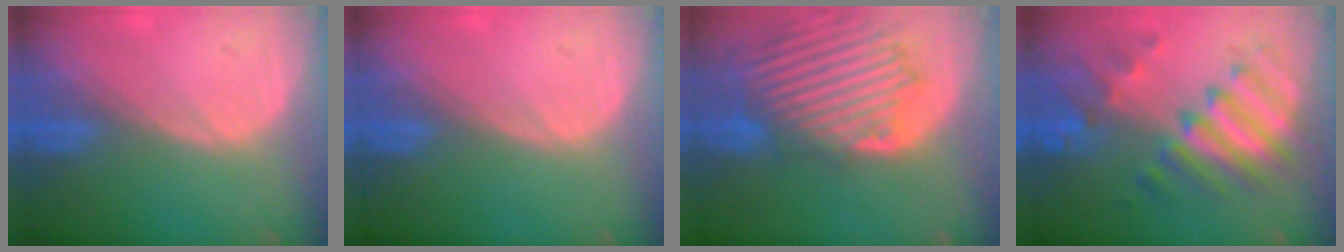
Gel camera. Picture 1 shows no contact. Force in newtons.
{"total": 0.0}
{"total": 12.9, "press": 11.6, "slide": 5.7}
{"total": 8.7, "press": 8.7, "slide": 0.4}